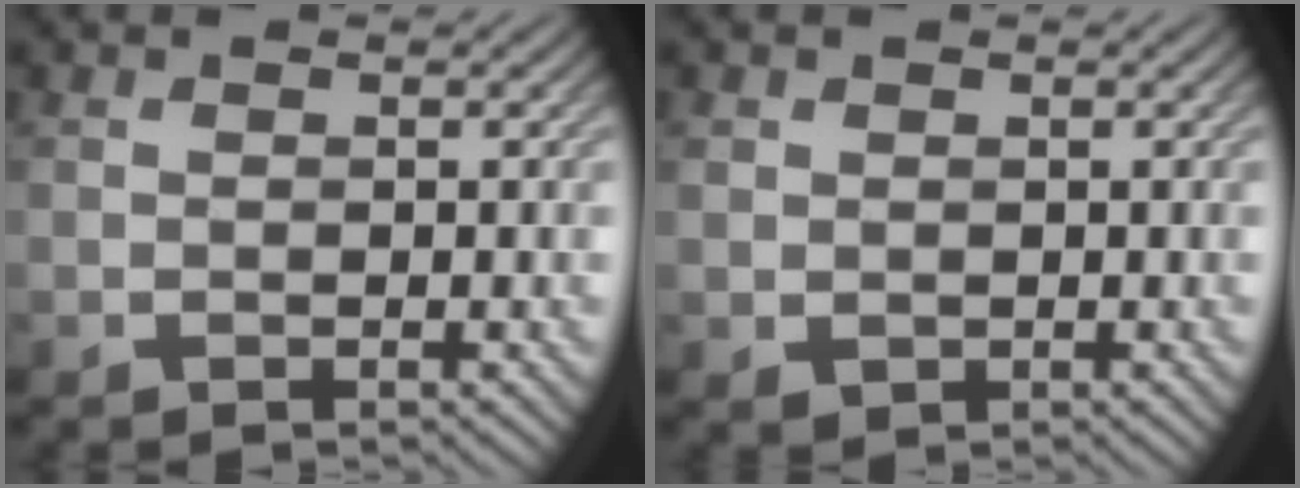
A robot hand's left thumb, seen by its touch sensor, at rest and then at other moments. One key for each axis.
{"total": 1.4, "fx": 0.4, "fy": 1.3, "fz": 0.4, "tx": -0.012, "ty": -0.005, "tz": 0.010}